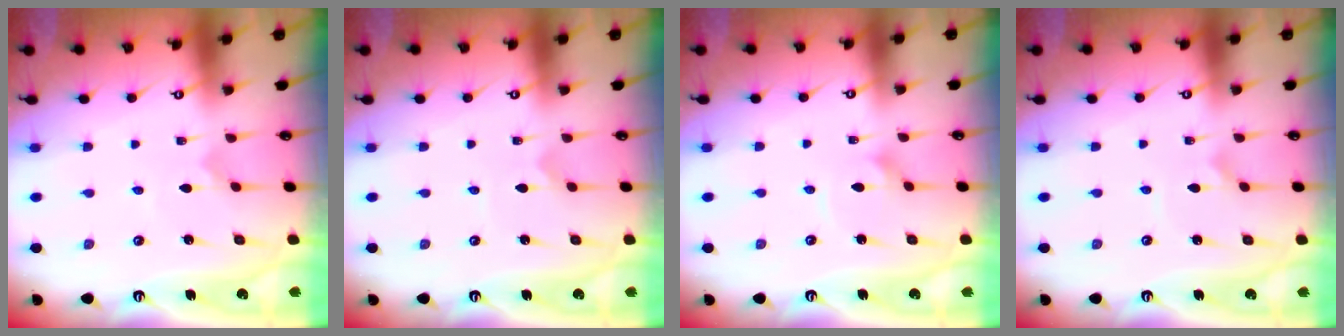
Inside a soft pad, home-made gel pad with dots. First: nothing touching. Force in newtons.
{"total": 0.8, "press": 0.8, "slide": 0.1}
{"total": 1.6, "press": 1.6, "slide": 0.3}
{"total": 1.6, "press": 1.6, "slide": 0.2}